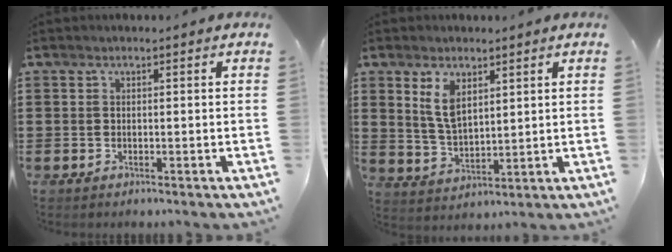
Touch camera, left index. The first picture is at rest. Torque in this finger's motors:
{"motor_torque": [0.95, 0.44, 0.63, 0.08]}